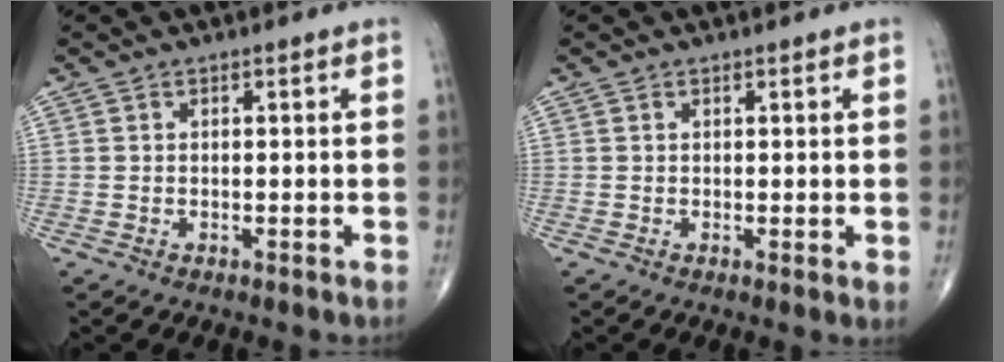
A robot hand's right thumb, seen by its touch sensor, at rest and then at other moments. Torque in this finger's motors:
{"motor_torque": [-0.13, 0.17, -0.01, 0.15, -0.07]}